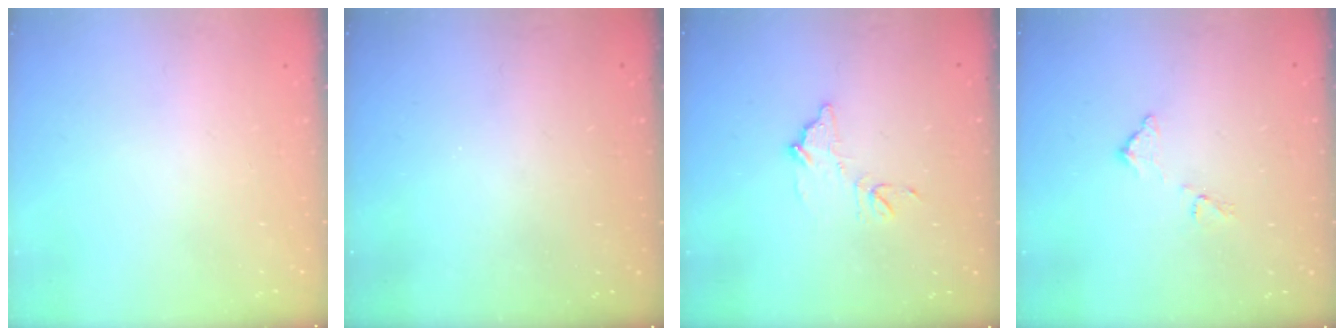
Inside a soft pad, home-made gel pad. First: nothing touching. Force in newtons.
{"total": 3.3, "press": 3.3, "slide": 0.1}
{"total": 9.4, "press": 9.4, "slide": 0.5}
{"total": 7.5, "press": 7.5, "slide": 0.3}